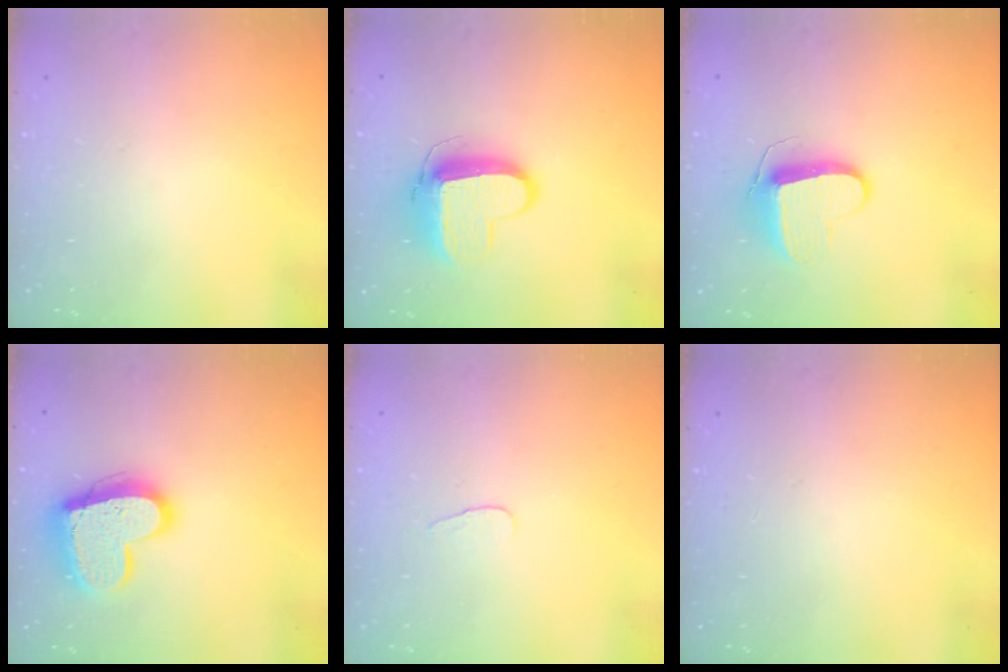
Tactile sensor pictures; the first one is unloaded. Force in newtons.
{"total": 11.1, "press": 11.1, "slide": 1.0}
{"total": 9.2, "press": 9.2, "slide": 0.3}
{"total": 16.8, "press": 16.7, "slide": 1.5}
{"total": 2.8, "press": 2.8, "slide": 0.3}
{"total": 0.0}